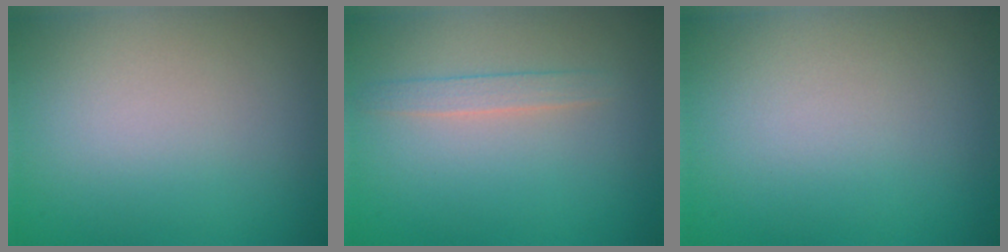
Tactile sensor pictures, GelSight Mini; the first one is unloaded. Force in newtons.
{"total": 1.4, "press": 1.4, "slide": 0.1}
{"total": 0.0}